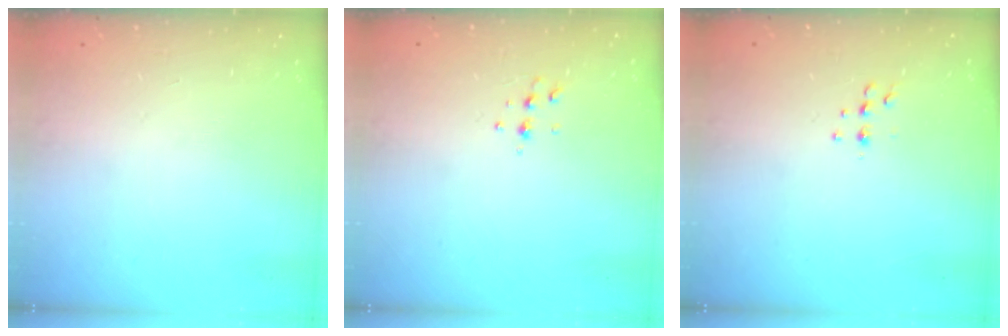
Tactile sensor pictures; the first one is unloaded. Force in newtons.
{"total": 4.7, "press": 4.6, "slide": 1.0}
{"total": 4.9, "press": 4.8, "slide": 1.1}